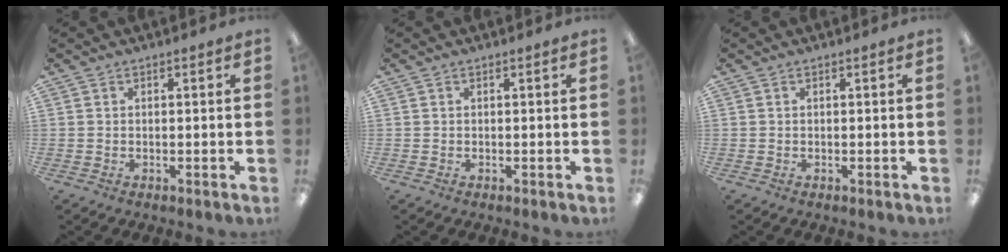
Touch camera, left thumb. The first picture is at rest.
{"total": 0.0}
{"total": 0.0}